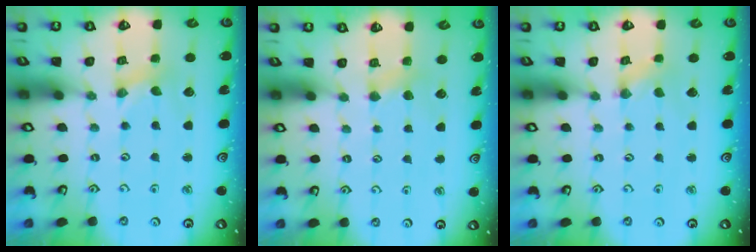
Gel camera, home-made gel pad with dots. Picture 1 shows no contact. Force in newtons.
{"total": 2.9, "press": 2.8, "slide": 0.5}
{"total": 0.8, "press": 0.8, "slide": 0.2}